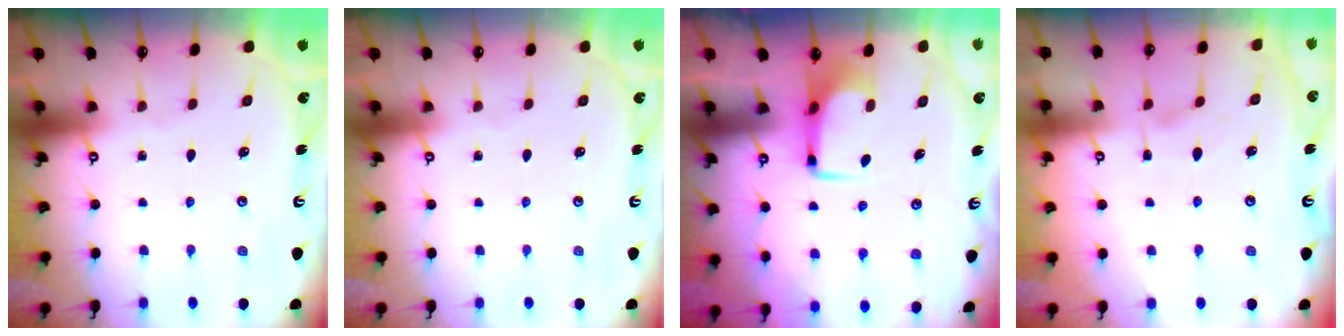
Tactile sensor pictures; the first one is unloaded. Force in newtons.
{"total": 0.0}
{"total": 5.4, "press": 5.4, "slide": 0.4}
{"total": 1.7, "press": 1.4, "slide": 1.1}